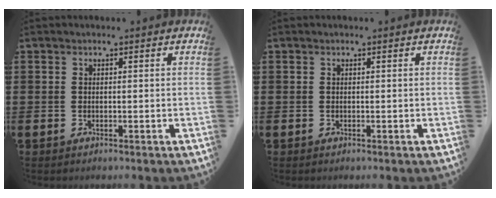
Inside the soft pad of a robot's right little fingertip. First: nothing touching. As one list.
[{"total": 0.0}]